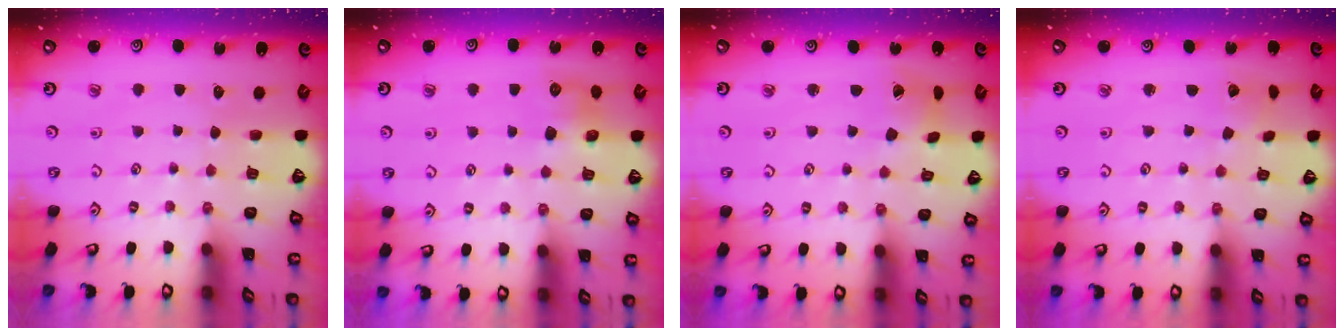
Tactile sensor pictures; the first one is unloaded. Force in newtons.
{"total": 8.3, "press": 8.3, "slide": 0.5}
{"total": 4.5, "press": 4.5, "slide": 0.4}
{"total": 2.2, "press": 2.2, "slide": 0.2}